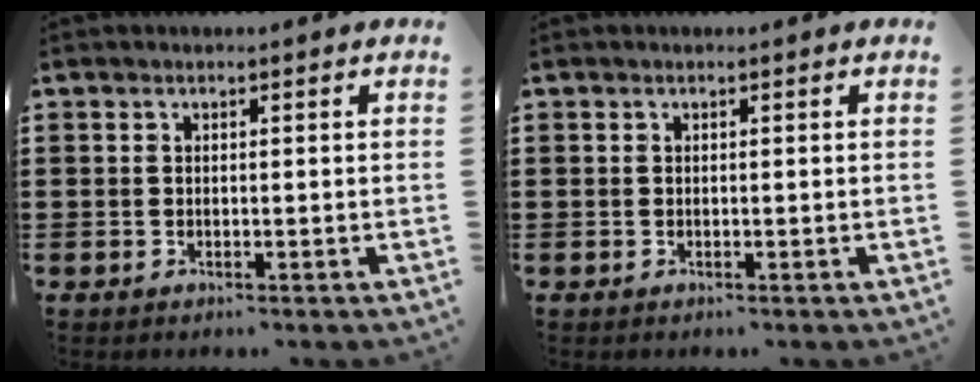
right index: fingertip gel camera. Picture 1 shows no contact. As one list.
[{"total": 0.0}]